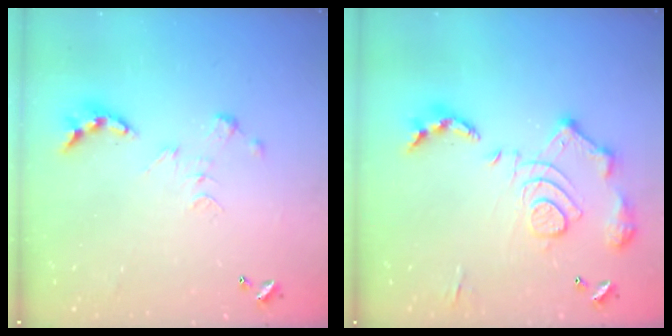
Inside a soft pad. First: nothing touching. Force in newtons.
{"total": 16.6, "press": 16.6, "slide": 1.7}